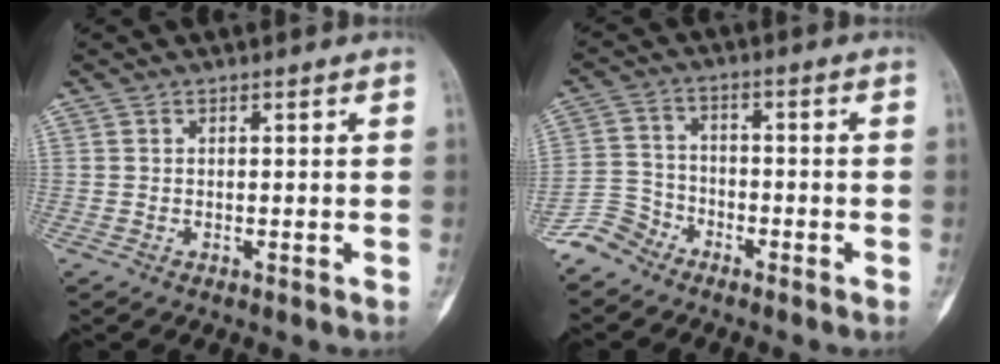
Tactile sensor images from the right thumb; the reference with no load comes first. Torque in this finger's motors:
{"motor_torque": [0.88, -0.42, -0.10, -0.80, -0.09]}